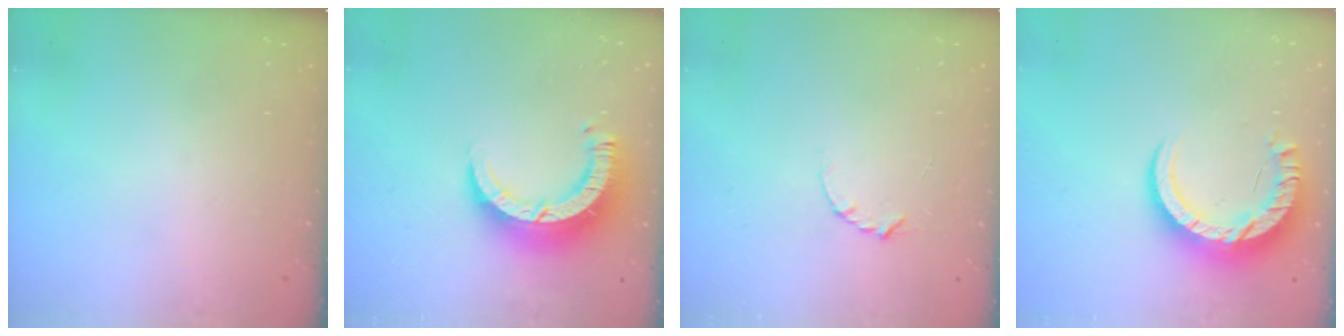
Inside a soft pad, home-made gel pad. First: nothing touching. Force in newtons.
{"total": 10.0, "press": 9.9, "slide": 1.2}
{"total": 2.9, "press": 2.9, "slide": 0.3}
{"total": 11.9, "press": 11.8, "slide": 0.9}